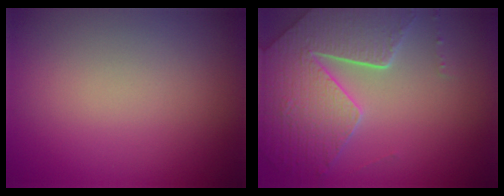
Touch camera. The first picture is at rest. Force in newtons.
{"total": 6.9, "press": 5.4, "slide": 4.4}